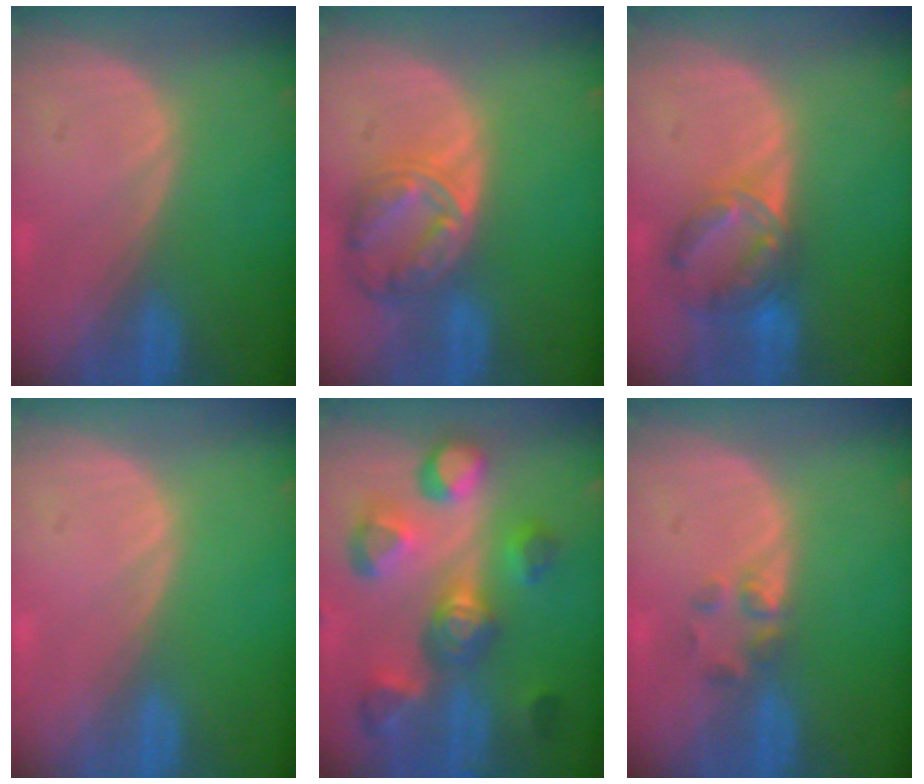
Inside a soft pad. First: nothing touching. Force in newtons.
{"total": 8.2, "press": 7.0, "slide": 4.2}
{"total": 7.1, "press": 6.1, "slide": 3.6}
{"total": 0.0}
{"total": 10.9, "press": 9.9, "slide": 4.5}
{"total": 2.3, "press": 2.2, "slide": 0.8}